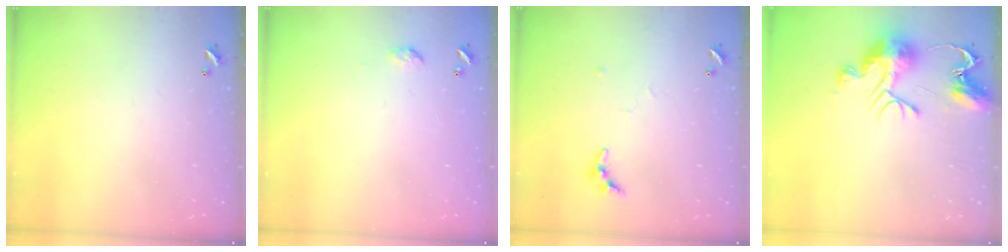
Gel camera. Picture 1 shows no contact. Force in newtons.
{"total": 3.4, "press": 3.4, "slide": 0.5}
{"total": 7.0, "press": 7.0, "slide": 0.4}
{"total": 12.0, "press": 12.0, "slide": 1.1}